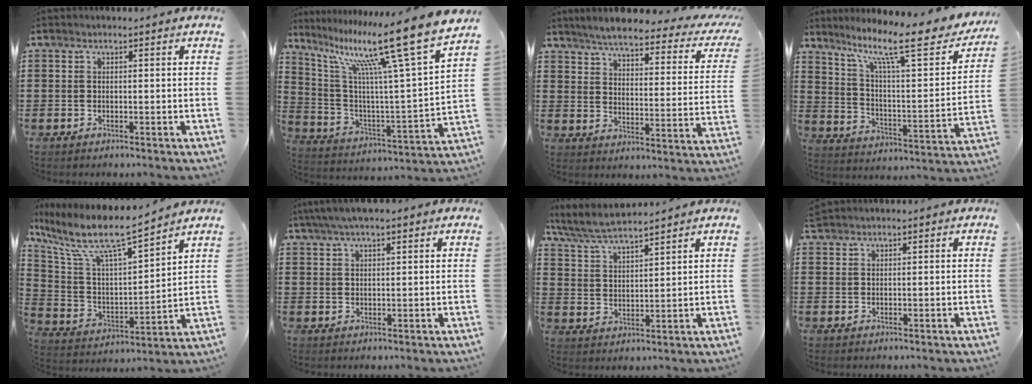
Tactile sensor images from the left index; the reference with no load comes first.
{"total": 16.3, "force": [11.7, 0.8, 11.3], "torque": [-0.227, -0.077, 0.179]}
{"total": 4.9, "force": [4.3, 0.2, 2.4], "torque": [-0.070, -0.027, 0.067]}
{"total": 14.2, "force": [10.3, 2.2, 9.5], "torque": [-0.187, -0.060, 0.161]}
{"total": 10.1, "force": [7.7, 1.8, 6.3], "torque": [-0.155, -0.049, 0.127]}
{"total": 3.2, "force": [2.2, 0.8, 2.2], "torque": [-0.047, 0.007, 0.040]}
{"total": 5.7, "force": [5.3, 0.3, 2.1], "torque": [-0.058, -0.021, 0.095]}
{"total": 1.1, "force": [1.0, 0.2, 0.2], "torque": [-0.006, 0.001, 0.021]}